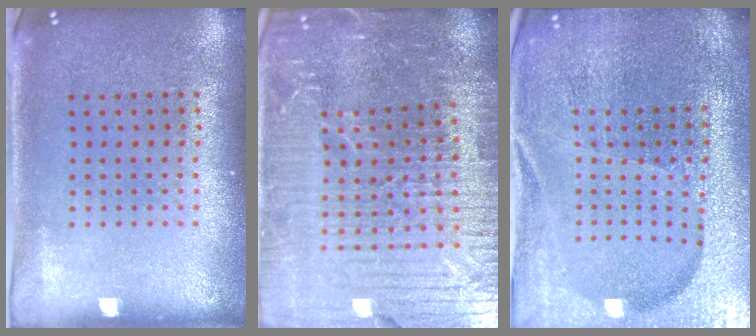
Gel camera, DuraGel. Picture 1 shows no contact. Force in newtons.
{"total": 5.9, "press": 5.3, "slide": 2.6}
{"total": 4.8, "press": 4.5, "slide": 1.6}